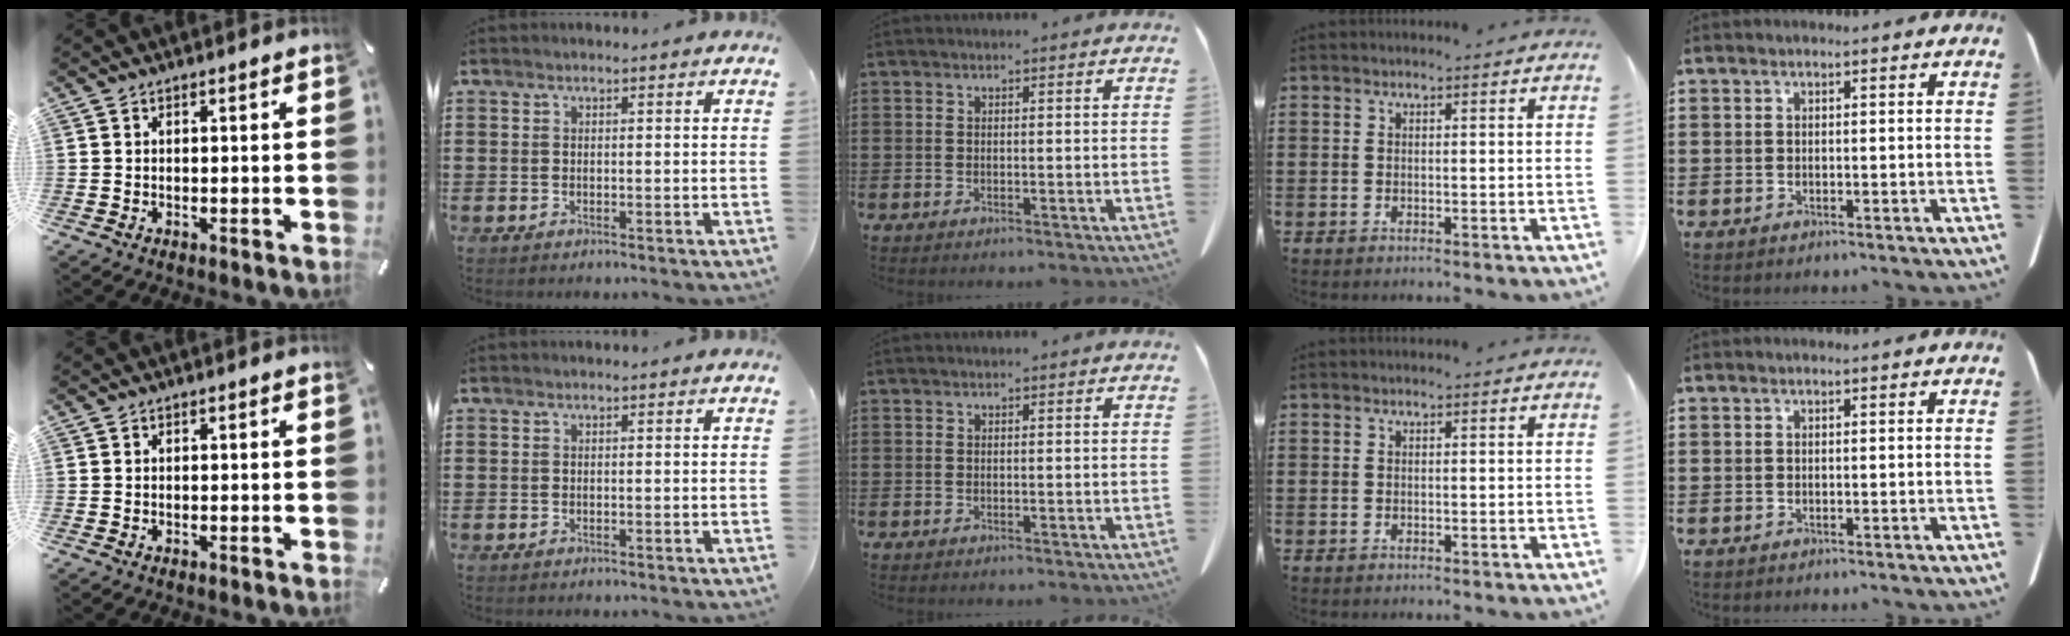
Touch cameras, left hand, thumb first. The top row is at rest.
{}